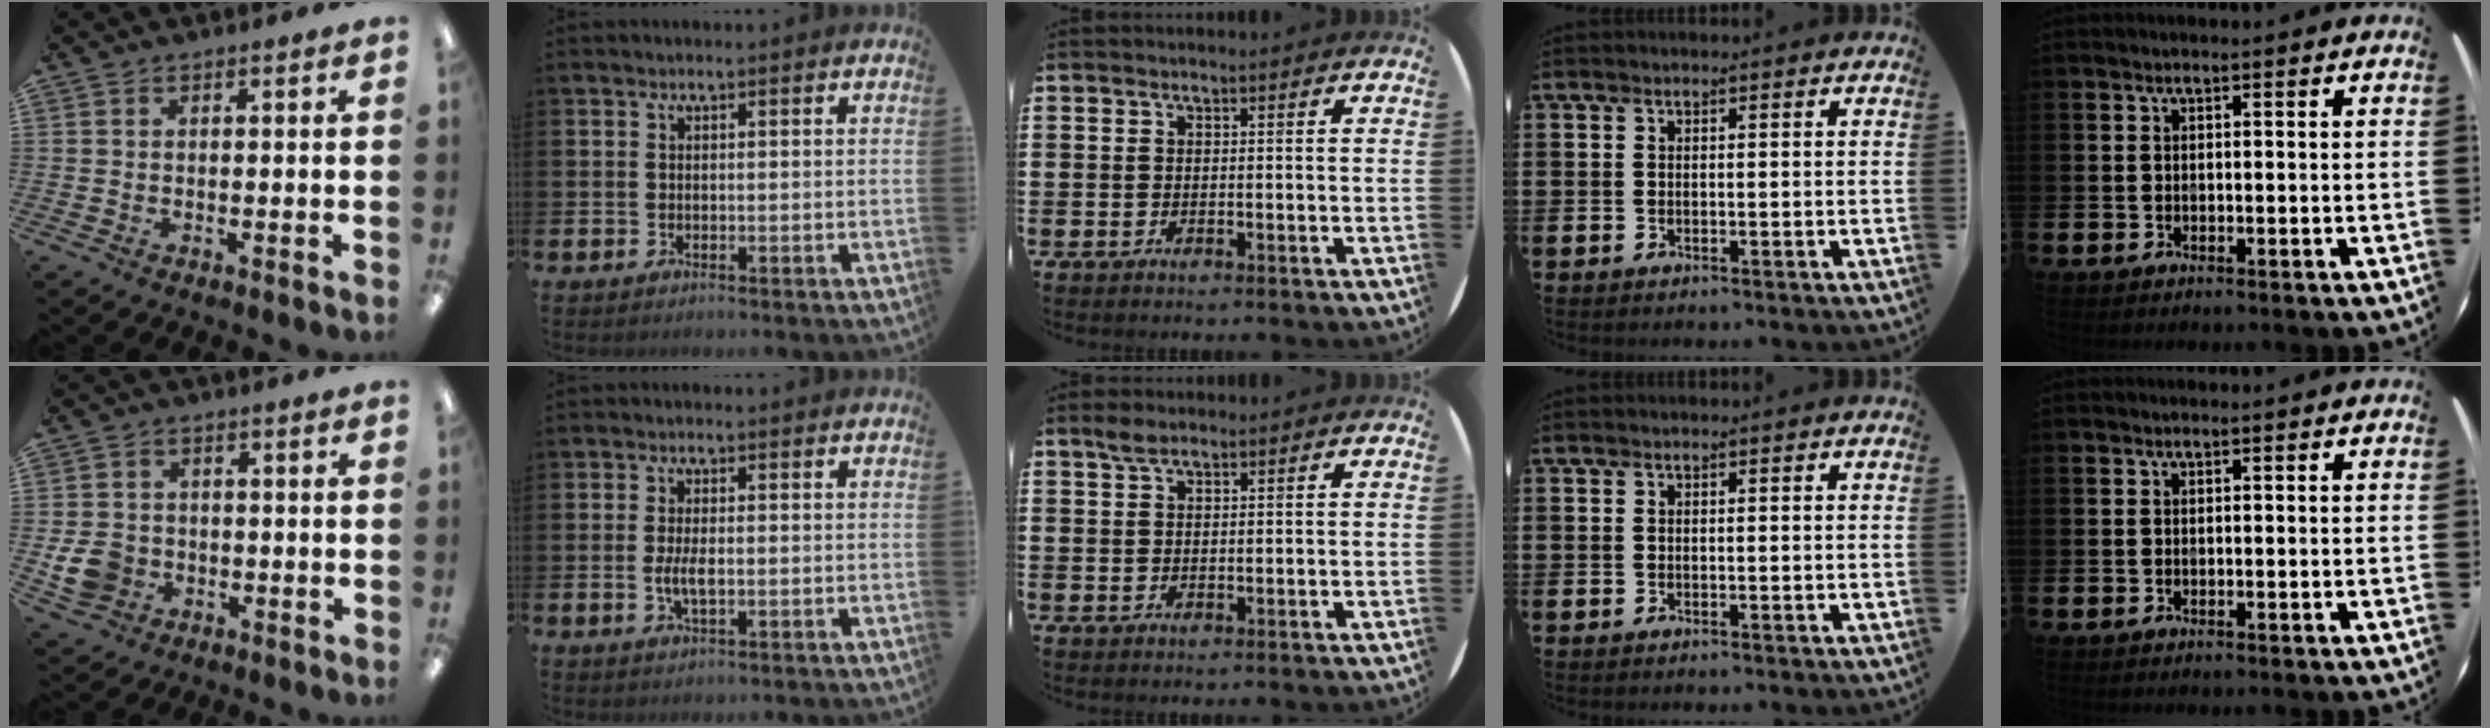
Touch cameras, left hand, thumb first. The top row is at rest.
{"thumb": {"total": 6.8, "force": [-1.7, 6.0, 2.8], "torque": [-0.053, 0.009, -0.028]}, "index": {"total": 2.9, "force": [-0.3, 1.1, 2.7], "torque": [-0.046, -0.001, -0.007]}, "middle": {"total": 1.9, "force": [1.5, 0.7, 1.0], "torque": [-0.013, 0.002, 0.024]}}